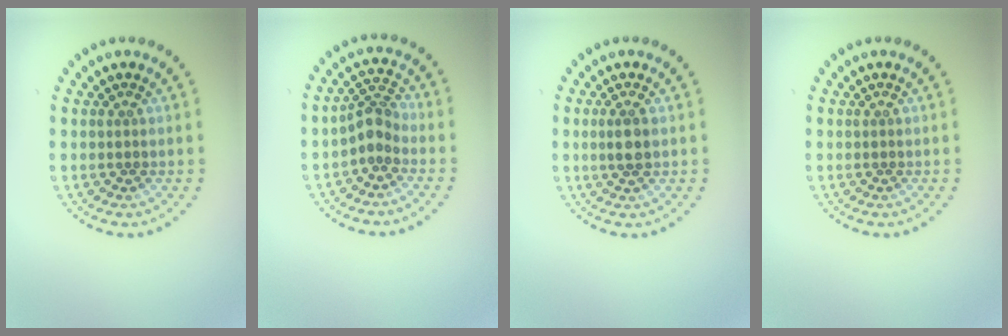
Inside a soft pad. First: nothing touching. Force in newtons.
{"total": 2.3, "press": 1.7, "slide": 1.5}
{"total": 1.8, "press": 1.6, "slide": 0.6}
{"total": 0.0}